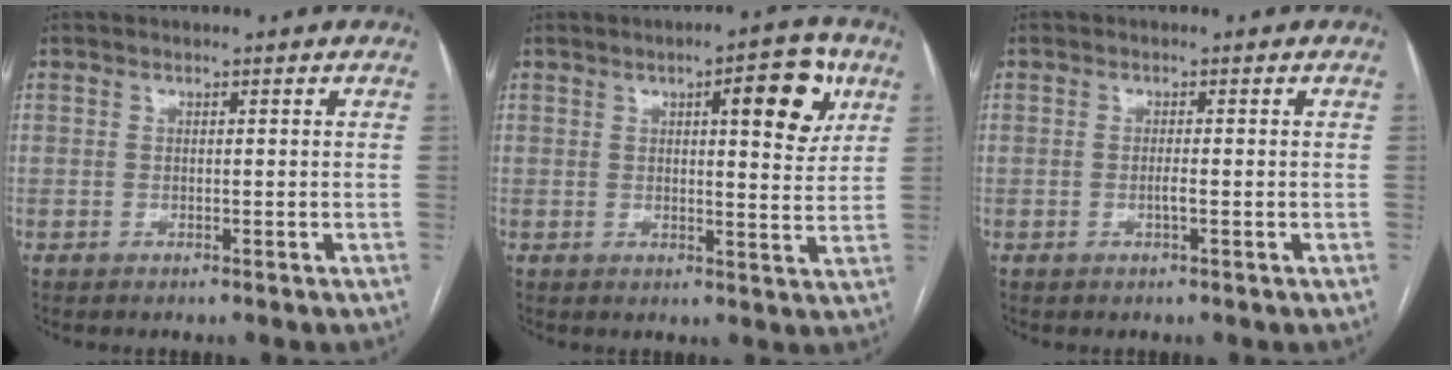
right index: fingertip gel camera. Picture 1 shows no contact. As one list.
[{"total": 8.8, "force": [3.8, 2.2, 7.6], "torque": [-0.095, 0.005, 0.046]}, {"total": 1.2, "force": [-0.4, -0.1, 1.1], "torque": [-0.024, 0.000, -0.007]}]